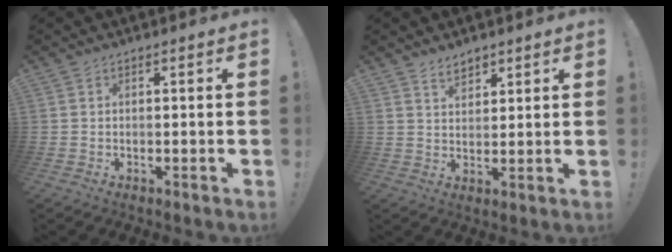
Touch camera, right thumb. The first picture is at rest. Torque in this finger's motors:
{"motor_torque": [-0.01, 0.01, 0.13, 0.04, 0.00]}